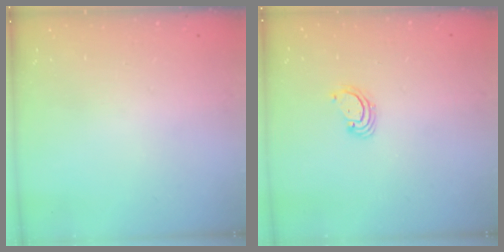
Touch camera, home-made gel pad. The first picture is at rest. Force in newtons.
{"total": 2.4, "press": 2.4, "slide": 0.2}